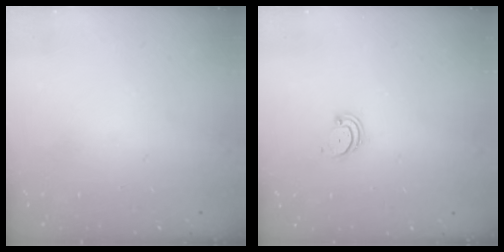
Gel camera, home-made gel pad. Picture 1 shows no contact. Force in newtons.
{"total": 2.2, "press": 2.2, "slide": 0.3}